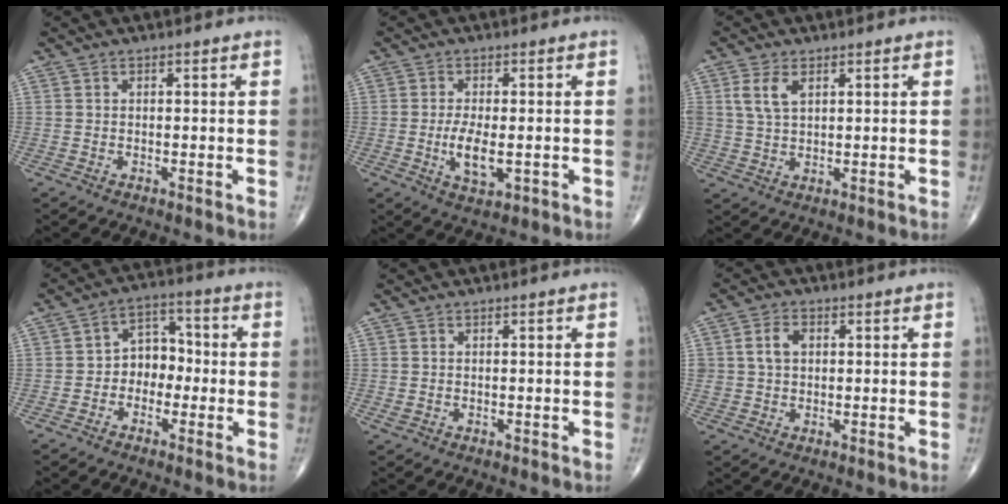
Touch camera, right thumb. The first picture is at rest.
{"total": 6.0, "force": [-1.2, 2.6, 5.2], "torque": [-0.101, -0.006, -0.020]}
{"total": 5.1, "force": [2.0, 2.7, 3.8], "torque": [-0.079, -0.002, 0.043]}
{"total": 7.0, "force": [-1.3, 5.4, 4.2], "torque": [-0.030, 0.034, -0.039]}
{"total": 0.7, "force": [0.0, 0.6, 0.4], "torque": [-0.010, 0.000, 0.003]}
{"total": 4.5, "force": [0.9, 3.3, 3.0], "torque": [-0.051, 0.004, 0.017]}